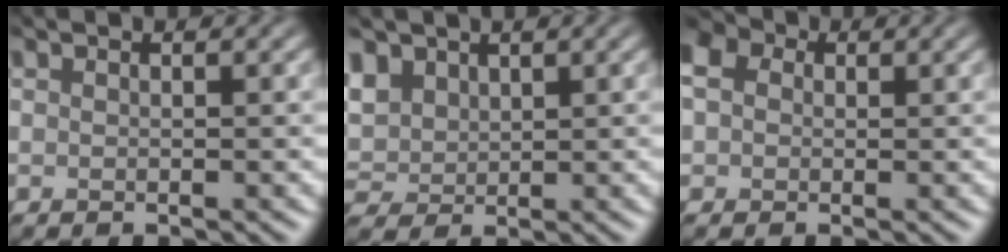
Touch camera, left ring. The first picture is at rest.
{"total": 2.9, "force": [1.6, 2.1, 1.1], "torque": [-0.047, 0.006, 0.038]}
{"total": 4.0, "force": [1.0, 3.3, 2.0], "torque": [-0.064, 0.011, 0.023]}